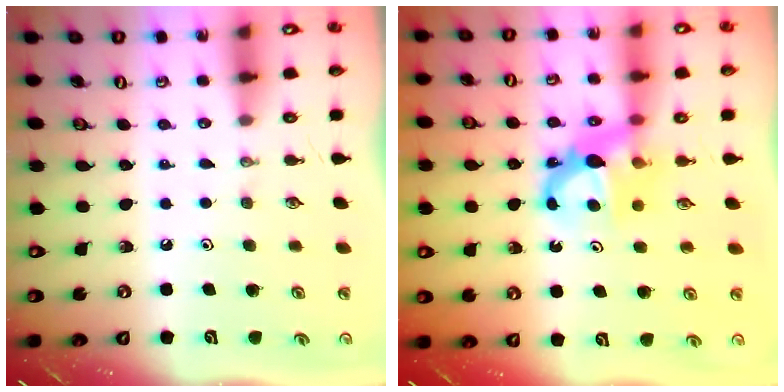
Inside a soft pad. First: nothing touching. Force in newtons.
{"total": 7.1, "press": 7.1, "slide": 0.3}